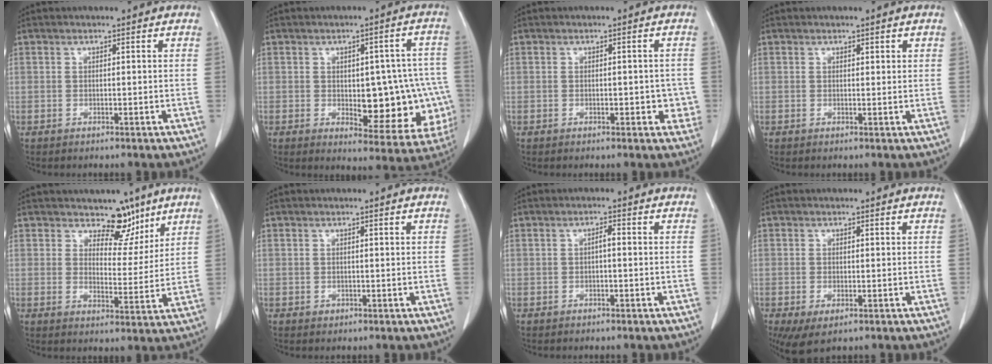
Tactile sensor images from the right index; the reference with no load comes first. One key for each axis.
{"total": 15.2, "fx": -2.2, "fy": 6.4, "fz": 13.6, "tx": -0.132, "ty": 0.021, "tz": -0.006}
{"total": 3.5, "fx": -0.9, "fy": 1.8, "fz": 2.8, "tx": -0.020, "ty": 0.005, "tz": -0.010}
{"total": 1.0, "fx": 0.6, "fy": 0.4, "fz": 0.7, "tx": -0.008, "ty": 0.001, "tz": 0.008}
{"total": 6.4, "fx": 4.9, "fy": 3.4, "fz": 2.4, "tx": -0.016, "ty": -0.009, "tz": 0.077}
{"total": 0.5, "fx": 0.0, "fy": 0.5, "fz": 0.2, "tx": 0.002, "ty": 0.002, "tz": 0.001}
{"total": 1.2, "fx": -0.1, "fy": 0.3, "fz": 1.2, "tx": -0.020, "ty": 0.004, "tz": -0.002}
{"total": 4.1, "fx": -1.8, "fy": 1.8, "fz": 3.2, "tx": -0.054, "ty": -0.011, "tz": -0.021}